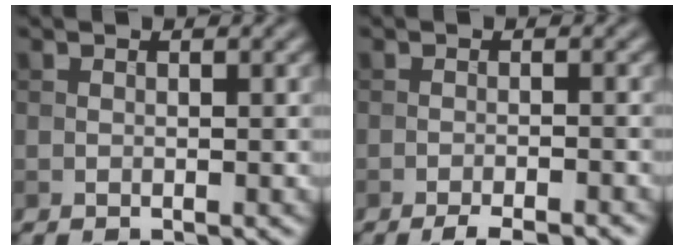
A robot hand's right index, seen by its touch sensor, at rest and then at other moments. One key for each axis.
{"total": 2.9, "fx": -2.2, "fy": 0.4, "fz": 1.8, "tx": -0.027, "ty": 0.002, "tz": -0.040}